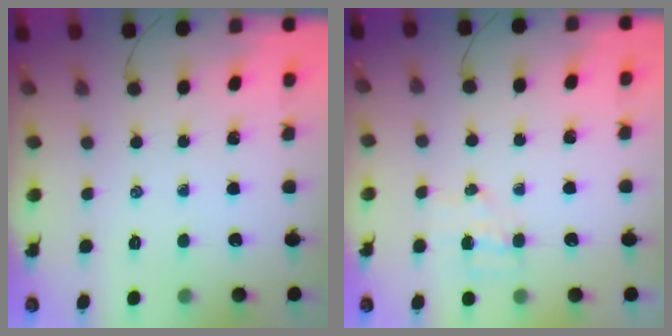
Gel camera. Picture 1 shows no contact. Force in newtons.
{"total": 5.6, "press": 5.5, "slide": 1.2}